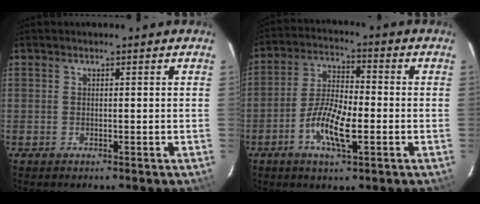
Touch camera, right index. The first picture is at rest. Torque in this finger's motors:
{"motor_torque": [0.46, -0.24, 0.39, 0.12]}